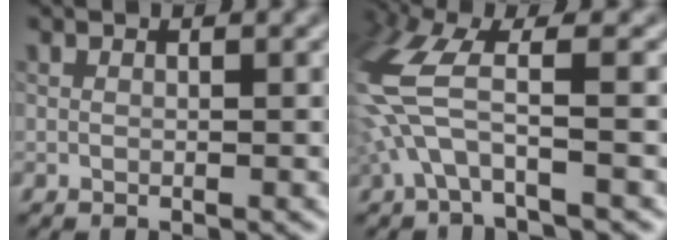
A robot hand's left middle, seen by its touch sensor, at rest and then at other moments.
{"total": 5.5, "force": [-1.5, 1.4, 5.1], "torque": [-0.150, 0.010, -0.027]}